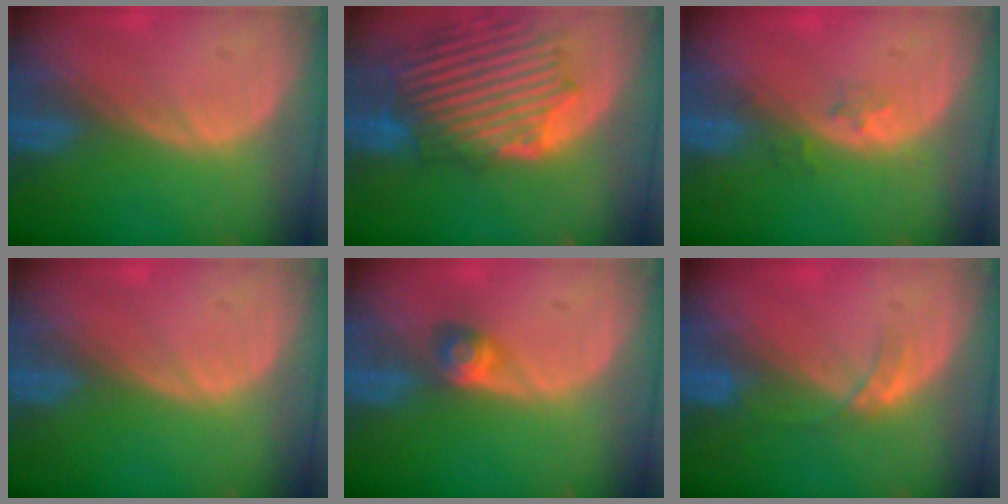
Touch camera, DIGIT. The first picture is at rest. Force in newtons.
{"total": 11.4, "press": 10.8, "slide": 3.5}
{"total": 1.9, "press": 1.4, "slide": 1.2}
{"total": 0.0}
{"total": 2.8, "press": 2.5, "slide": 1.2}
{"total": 2.7, "press": 2.4, "slide": 1.3}